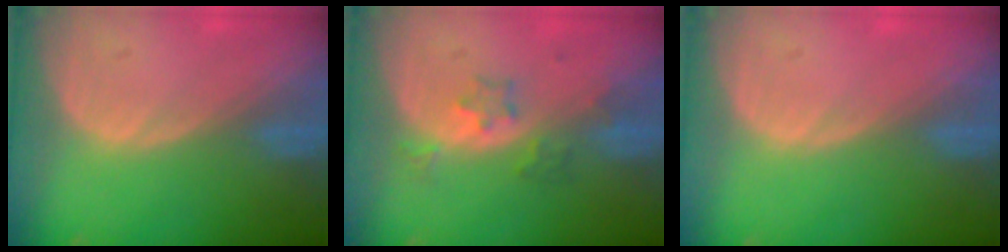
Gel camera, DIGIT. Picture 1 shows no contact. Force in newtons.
{"total": 3.8, "press": 3.5, "slide": 1.3}
{"total": 0.0}